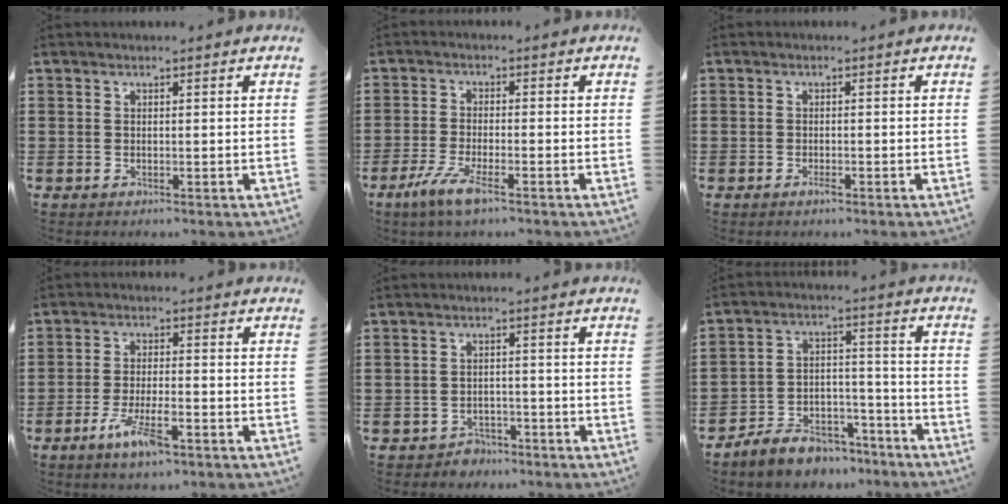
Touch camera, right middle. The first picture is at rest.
{"total": 5.2, "force": [-3.2, 0.9, 4.0], "torque": [-0.092, -0.012, -0.061]}
{"total": 1.0, "force": [-0.8, 0.3, 0.5], "torque": [-0.013, -0.006, -0.014]}
{"total": 6.7, "force": [-3.6, 1.6, 5.4], "torque": [-0.118, -0.011, -0.067]}
{"total": 2.4, "force": [-2.2, 0.9, -0.3], "torque": [-0.005, 0.004, -0.052]}
{"total": 6.7, "force": [-6.3, 2.3, 1.0], "torque": [-0.018, 0.022, -0.122]}